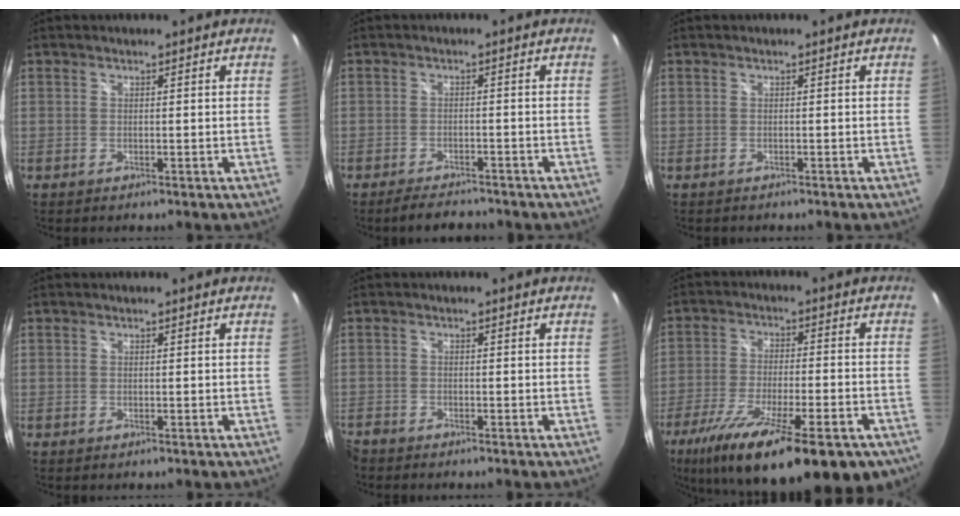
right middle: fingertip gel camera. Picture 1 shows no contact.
{"total": 5.4, "force": [-4.7, 1.6, 2.0], "torque": [-0.050, -0.006, -0.073]}
{"total": 0.5, "force": [-0.5, 0.2, 0.1], "torque": [-0.002, -0.003, -0.009]}
{"total": 0.0}
{"total": 3.0, "force": [-2.7, 1.1, 0.5], "torque": [-0.026, -0.011, -0.055]}
{"total": 24.6, "force": [-16.0, 7.0, 17.4], "torque": [-0.307, -0.065, -0.244]}